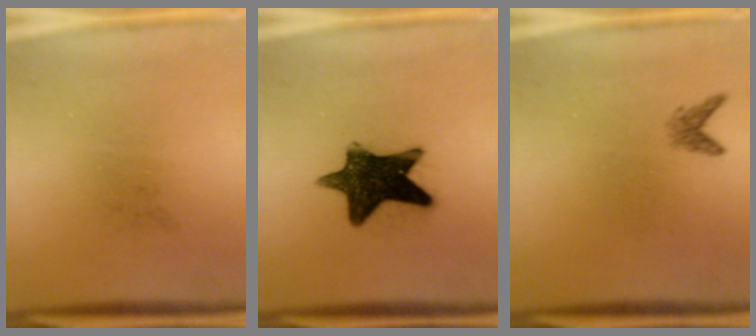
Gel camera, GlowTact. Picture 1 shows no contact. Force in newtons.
{"total": 14.1}
{"total": 1.4}